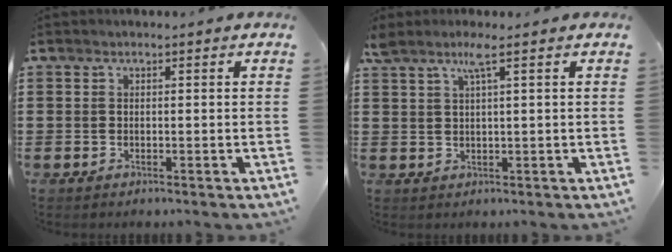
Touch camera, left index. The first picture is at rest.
{"total": 3.2, "force": [1.9, -0.2, 2.5], "torque": [-0.055, 0.000, 0.032]}